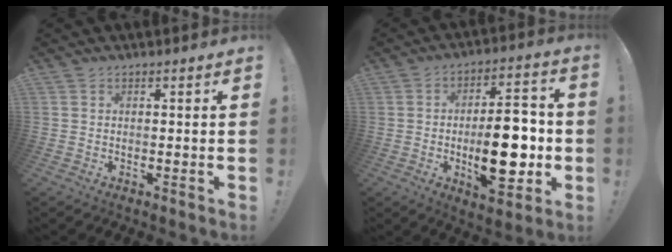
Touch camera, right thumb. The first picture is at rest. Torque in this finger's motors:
{"motor_torque": [2.48, 2.53, 1.34, 0.54, 0.16]}